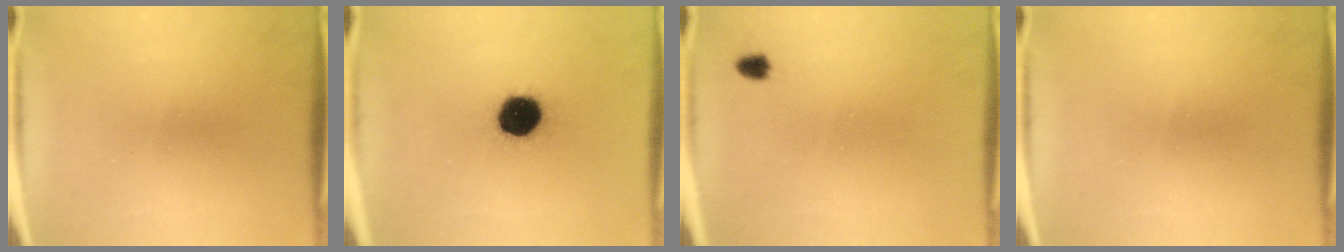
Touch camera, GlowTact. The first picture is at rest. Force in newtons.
{"total": 13.1}
{"total": 1.5}
{"total": 0.0}